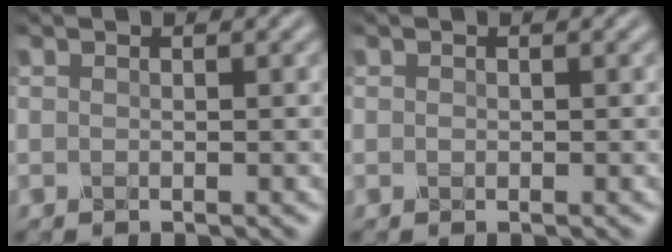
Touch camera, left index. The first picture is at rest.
{"total": 0.0}